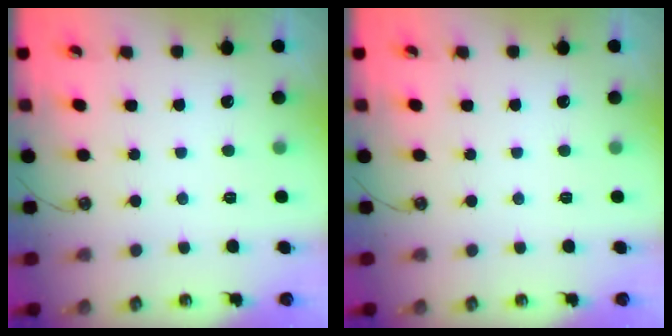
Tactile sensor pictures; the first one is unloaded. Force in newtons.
{"total": 0.0}